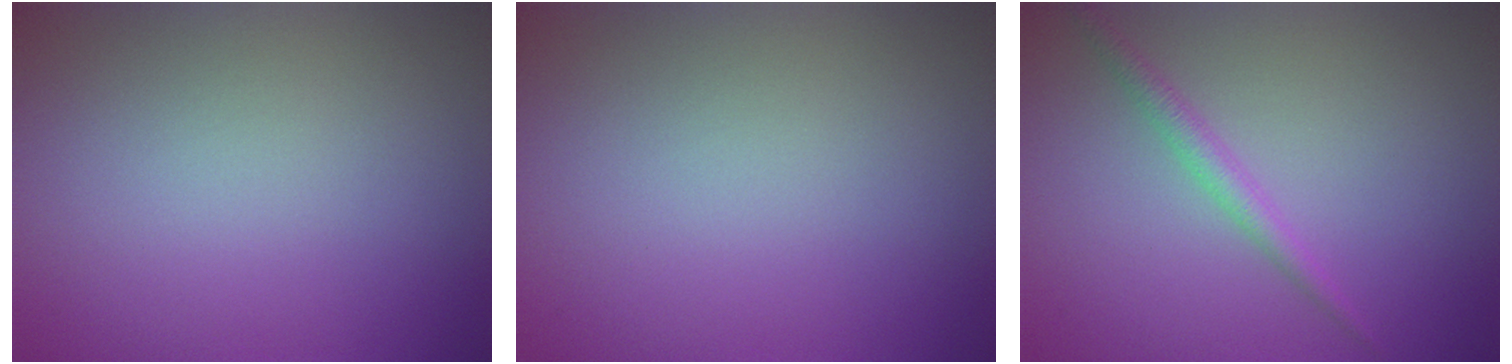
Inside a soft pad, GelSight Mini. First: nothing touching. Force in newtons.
{"total": 0.0}
{"total": 1.7, "press": 1.7, "slide": 0.1}